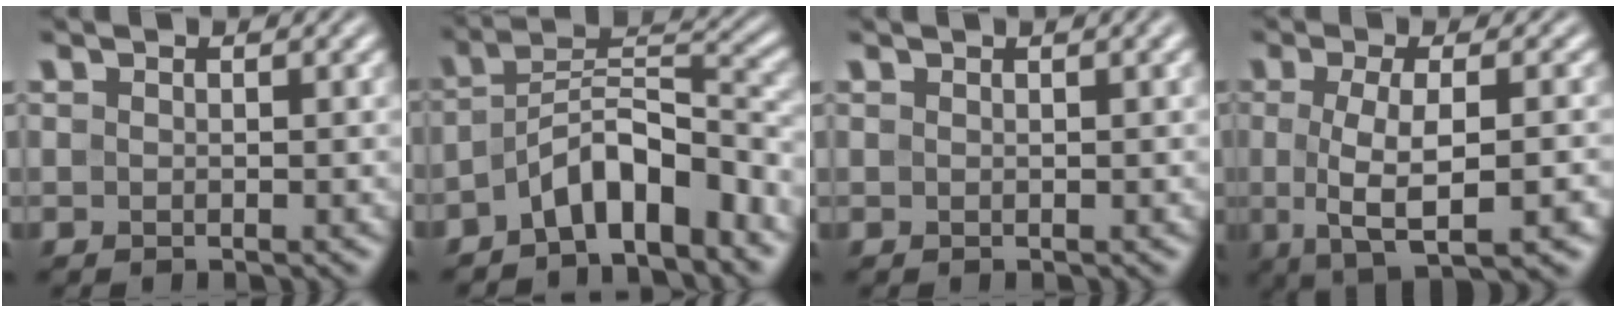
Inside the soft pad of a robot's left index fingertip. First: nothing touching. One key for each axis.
{"total": 6.9, "fx": -4.5, "fy": 2.6, "fz": 4.4, "tx": -0.068, "ty": 0.009, "tz": -0.088}
{"total": 2.0, "fx": 1.0, "fy": 0.7, "fz": 1.6, "tx": -0.016, "ty": 0.002, "tz": 0.007}
{"total": 6.6, "fx": -1.3, "fy": 2.0, "fz": 6.2, "tx": -0.103, "ty": -0.007, "tz": -0.022}